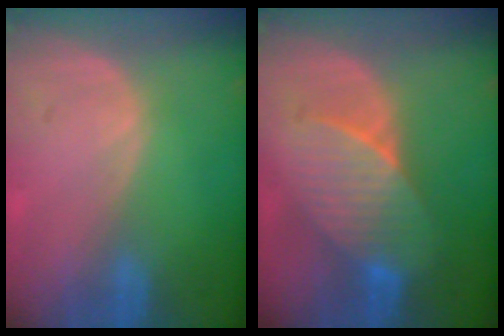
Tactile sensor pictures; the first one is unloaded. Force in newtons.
{"total": 7.1, "press": 7.0, "slide": 1.3}